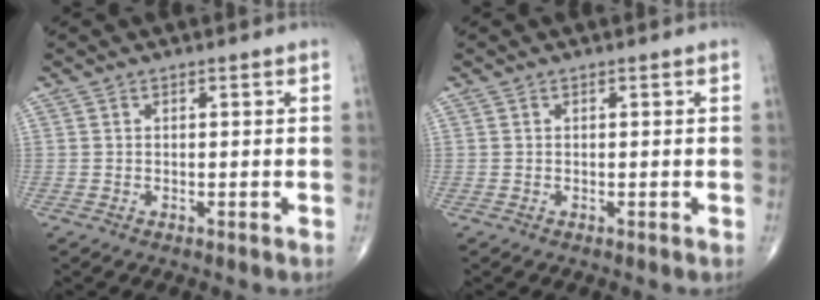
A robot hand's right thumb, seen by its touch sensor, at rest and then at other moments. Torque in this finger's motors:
{"motor_torque": [-0.04, 0.04, -0.02, 0.02, 0.02]}